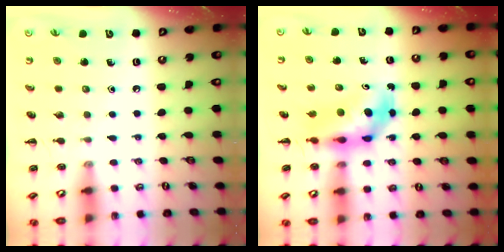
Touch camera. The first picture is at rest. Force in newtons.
{"total": 6.3, "press": 6.1, "slide": 1.4}